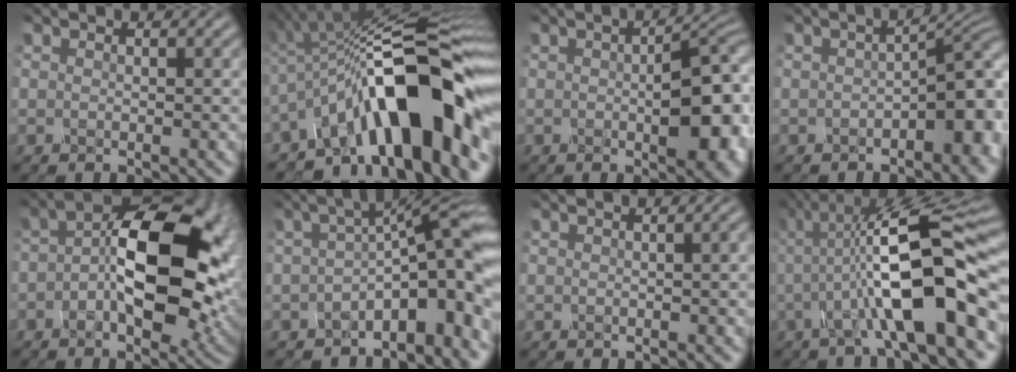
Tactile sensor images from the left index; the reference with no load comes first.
{"total": 15.2, "force": [-5.4, 5.1, 13.2], "torque": [-0.160, 0.026, -0.096]}
{"total": 8.7, "force": [-0.5, 3.4, 7.9], "torque": [-0.095, -0.005, 0.001]}
{"total": 5.4, "force": [-1.2, 2.6, 4.6], "torque": [-0.048, 0.005, -0.020]}
{"total": 13.6, "force": [-0.3, 6.8, 11.8], "torque": [-0.166, 0.016, -0.015]}
{"total": 10.0, "force": [-2.4, 3.3, 9.2], "torque": [-0.119, 0.015, -0.047]}
{"total": 1.3, "force": [-0.1, 0.4, 1.3], "torque": [-0.012, 0.005, 0.002]}
{"total": 11.7, "force": [-1.2, 2.9, 11.3], "torque": [-0.176, 0.016, -0.028]}